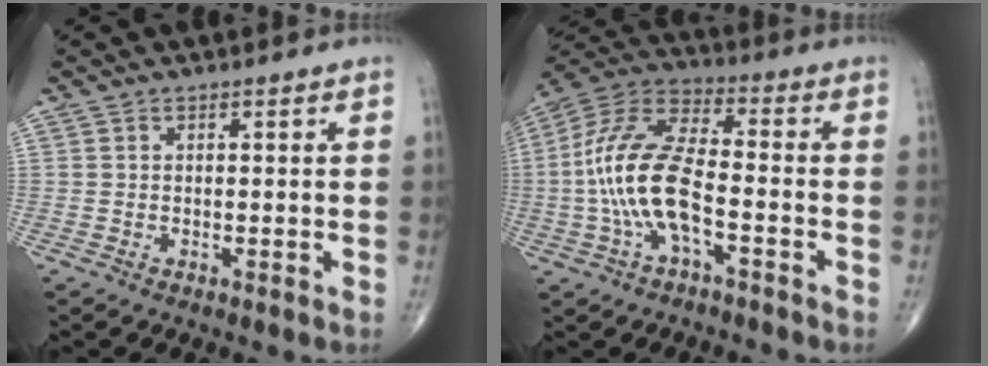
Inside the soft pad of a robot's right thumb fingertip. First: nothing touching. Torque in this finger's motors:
{"motor_torque": [2.61, 2.40, 1.15, -1.26, 0.47]}